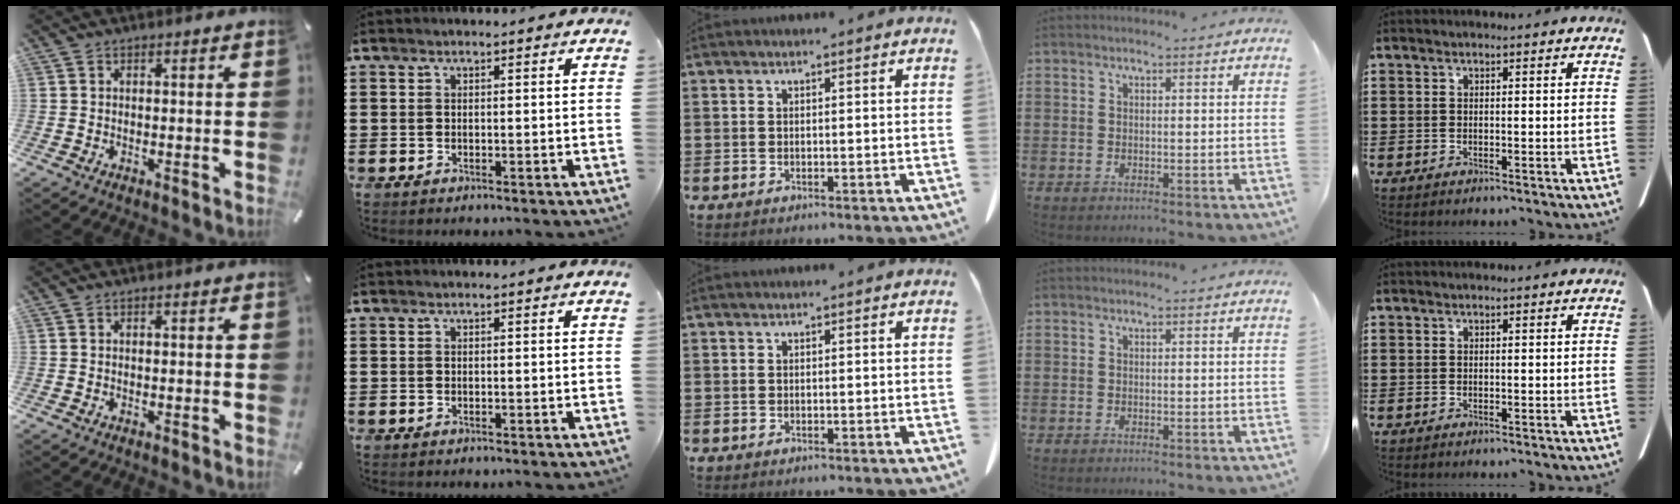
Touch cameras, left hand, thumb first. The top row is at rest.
{}